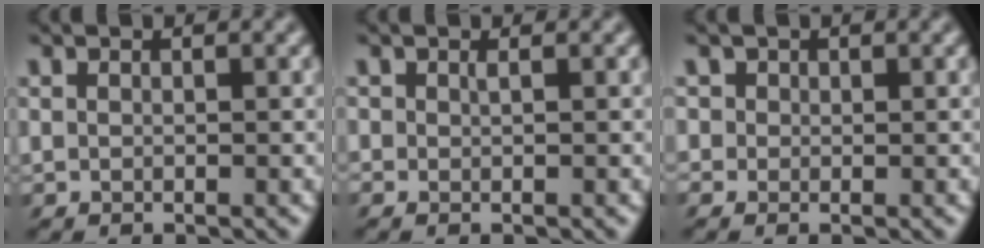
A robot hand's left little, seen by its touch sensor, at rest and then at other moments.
{"total": 0.0}
{"total": 1.3, "force": [0.5, 1.2, 0.2], "torque": [-0.018, 0.008, 0.022]}